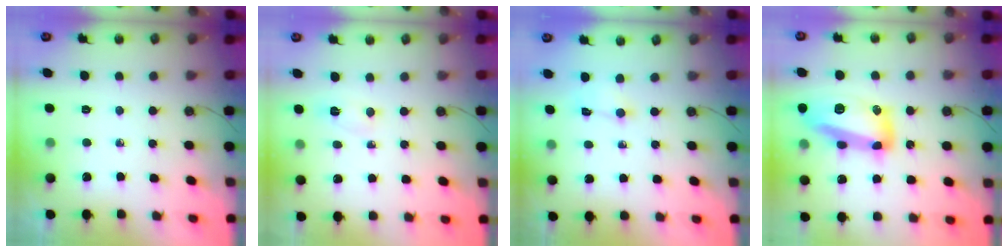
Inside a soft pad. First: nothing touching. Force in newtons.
{"total": 2.2, "press": 2.2, "slide": 0.2}
{"total": 1.2, "press": 1.0, "slide": 0.6}
{"total": 17.2, "press": 17.2, "slide": 0.9}